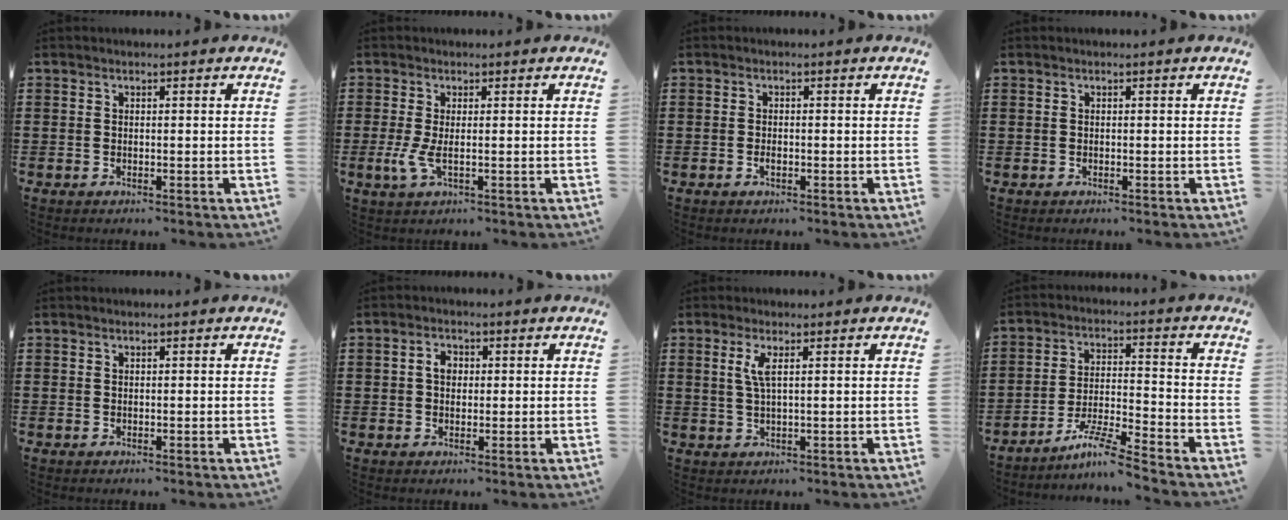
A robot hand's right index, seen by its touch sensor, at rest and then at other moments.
{"total": 3.3, "force": [-0.5, 0.9, 3.2], "torque": [-0.080, -0.011, -0.013]}
{"total": 1.1, "force": [-0.5, 0.3, 0.9], "torque": [-0.019, -0.007, -0.006]}
{"total": 0.0}
{"total": 0.0}
{"total": 2.6, "force": [0.2, 1.9, 1.8], "torque": [-0.039, 0.010, 0.002]}
{"total": 2.8, "force": [0.9, 0.4, 2.6], "torque": [-0.055, 0.002, 0.014]}
{"total": 7.2, "force": [-6.2, -0.4, 3.7], "torque": [-0.083, -0.012, -0.120]}